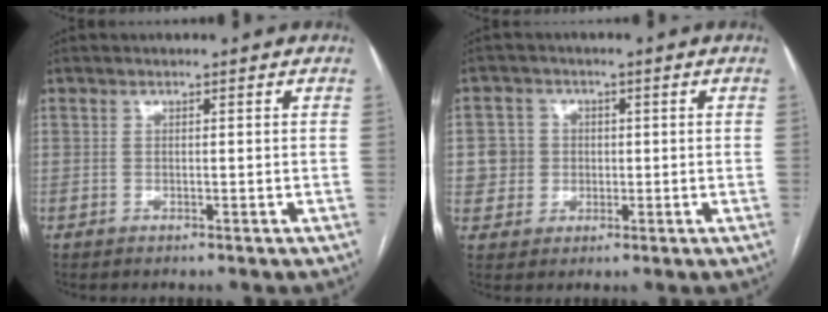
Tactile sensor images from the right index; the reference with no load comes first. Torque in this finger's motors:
{"motor_torque": [0.05, 0.02, 0.05, 0.02]}